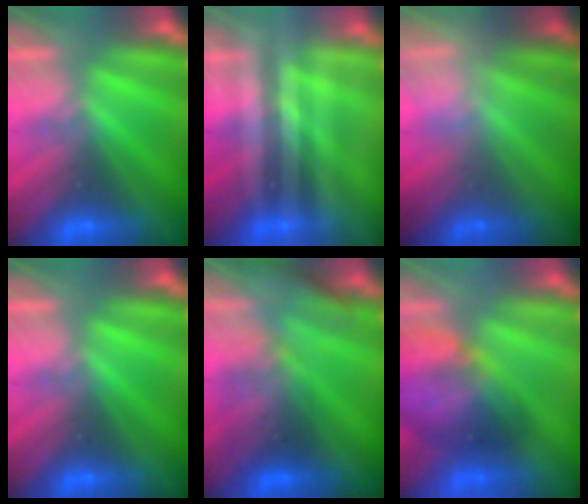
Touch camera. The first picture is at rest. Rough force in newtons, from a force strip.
{"total": 1.9}
{"total": 2.3}
{"total": 0.0}
{"total": 2.8}
{"total": 5.7}